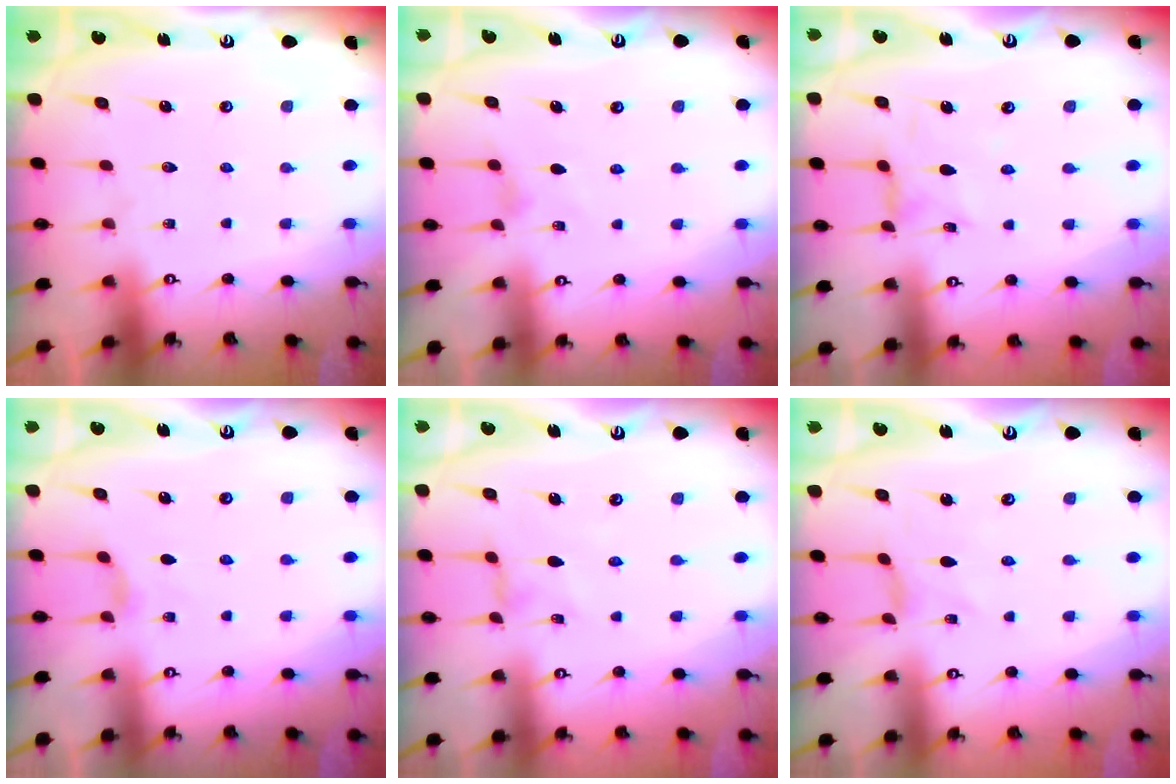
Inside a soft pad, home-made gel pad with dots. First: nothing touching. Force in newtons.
{"total": 2.4, "press": 2.3, "slide": 0.4}
{"total": 1.7, "press": 1.6, "slide": 0.4}
{"total": 2.9, "press": 2.9, "slide": 0.5}
{"total": 0.0}
{"total": 0.0}